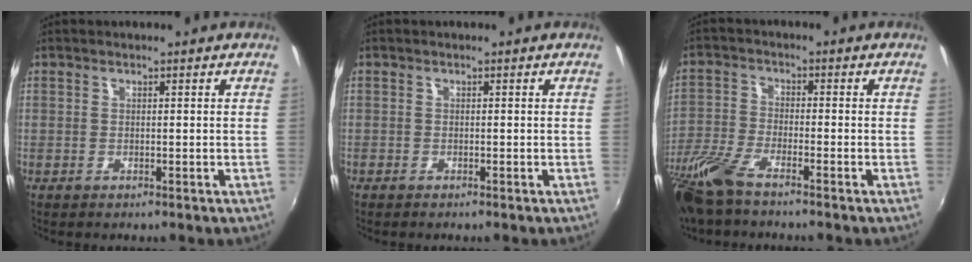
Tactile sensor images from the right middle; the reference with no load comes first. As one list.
[{"total": 0.5, "force": [-0.5, 0.1, 0.1], "torque": [-0.003, -0.003, -0.012]}, {"total": 9.8, "force": [-7.6, 2.0, 5.9], "torque": [-0.144, -0.022, -0.157]}]